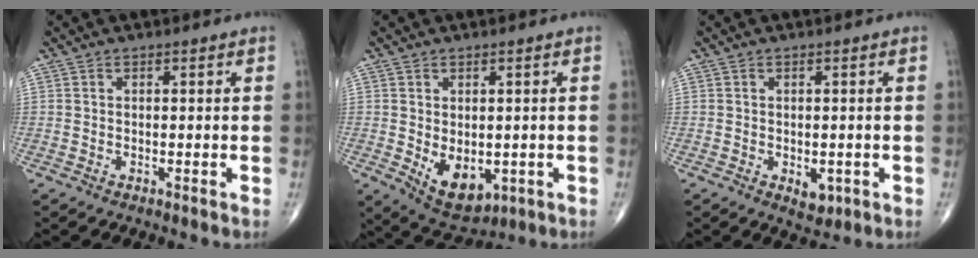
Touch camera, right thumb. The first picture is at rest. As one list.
[{"total": 8.3, "force": [-1.5, 5.2, 6.3], "torque": [-0.077, -0.012, -0.003]}, {"total": 3.1, "force": [-0.9, 1.9, 2.3], "torque": [-0.016, -0.002, -0.005]}]